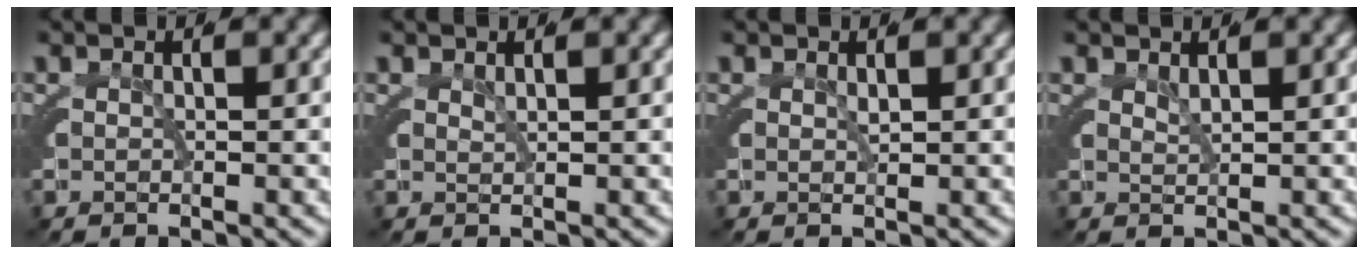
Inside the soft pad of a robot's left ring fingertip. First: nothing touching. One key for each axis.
{"total": 0.8, "fx": 0.7, "fy": -0.3, "fz": 0.1, "tx": -0.004, "ty": -0.004, "tz": 0.019}
{"total": 0.7, "fx": 0.3, "fy": 0.4, "fz": 0.3, "tx": -0.013, "ty": -0.006, "tz": 0.011}
{"total": 1.3, "fx": 1.2, "fy": -0.4, "fz": 0.2, "tx": -0.005, "ty": -0.005, "tz": 0.029}